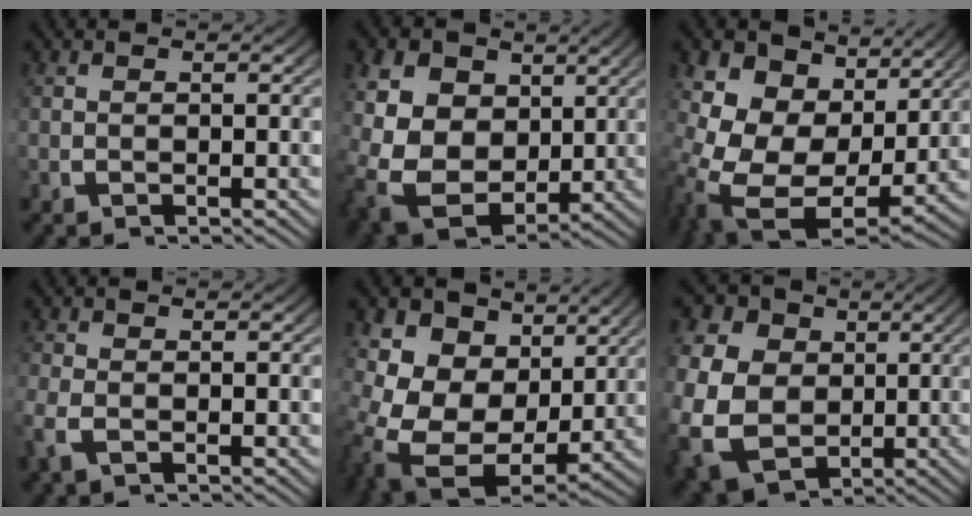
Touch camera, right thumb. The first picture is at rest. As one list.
[{"total": 15.0, "force": [-1.1, 11.7, 9.3], "torque": [-0.242, -0.080, 0.008]}, {"total": 13.3, "force": [-0.7, 9.6, 9.1], "torque": [-0.233, -0.077, 0.012]}, {"total": 1.8, "force": [-0.8, 1.1, 1.2], "torque": [-0.035, -0.004, -0.013]}, {"total": 14.6, "force": [-1.4, 11.1, 9.3], "torque": [-0.245, -0.085, 0.000]}, {"total": 16.6, "force": [-1.5, 13.9, 9.0], "torque": [-0.222, -0.070, -0.009]}]